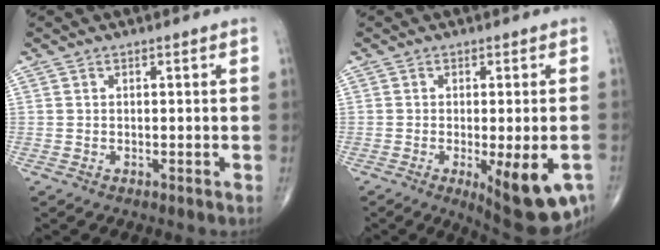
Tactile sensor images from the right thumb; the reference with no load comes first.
{"total": 13.0, "force": [-5.0, 3.9, 11.3], "torque": [-0.115, -0.005, -0.057]}